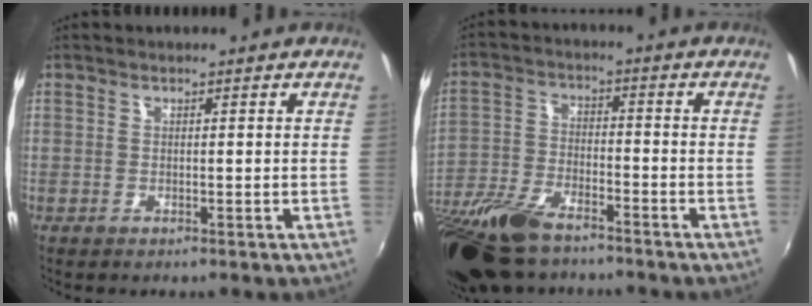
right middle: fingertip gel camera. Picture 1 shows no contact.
{"total": 18.0, "force": [-13.7, 6.5, 9.7], "torque": [-0.229, -0.036, -0.259]}